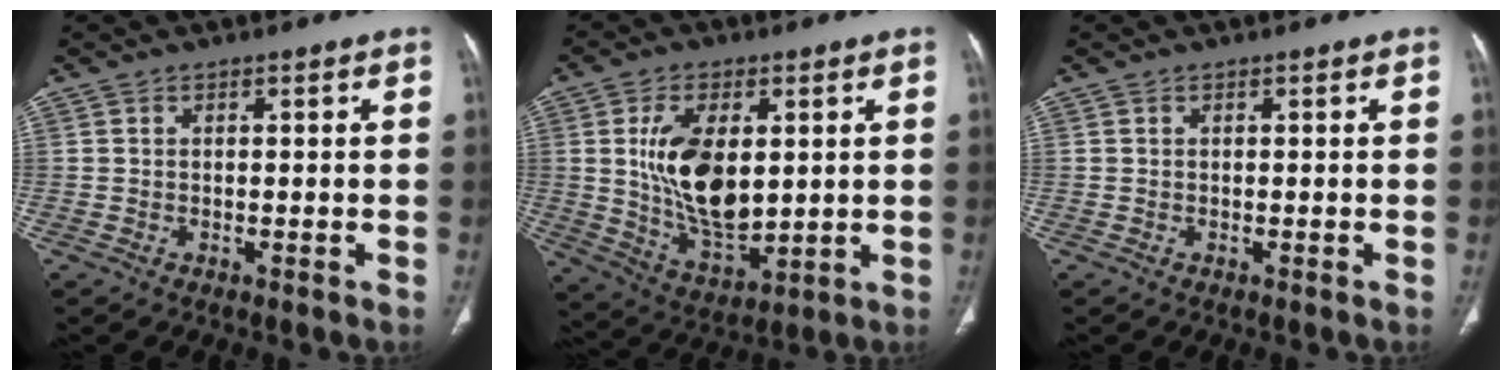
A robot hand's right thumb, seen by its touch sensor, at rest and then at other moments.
{"total": 15.0, "force": [2.2, 8.2, 12.4], "torque": [-0.209, -0.018, 0.054]}
{"total": 0.0}